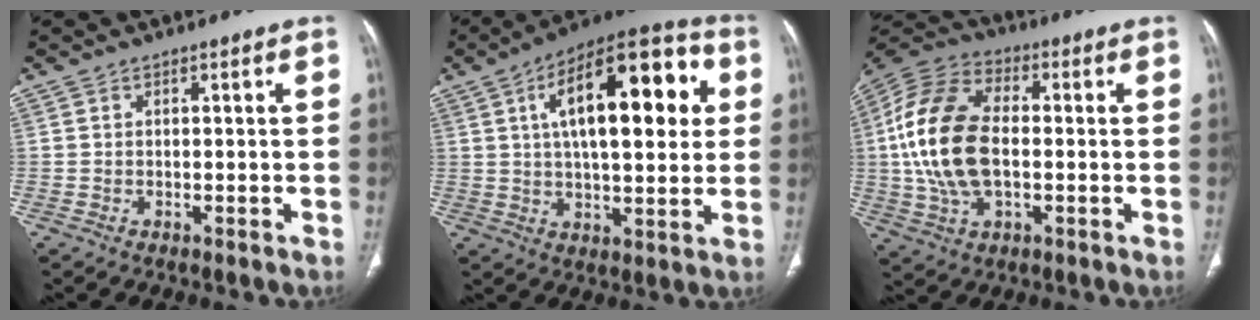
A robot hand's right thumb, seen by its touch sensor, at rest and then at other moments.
{"total": 22.7, "force": [5.6, 9.7, 19.7], "torque": [-0.271, 0.015, 0.075]}
{"total": 18.6, "force": [-0.2, 10.7, 15.2], "torque": [-0.316, 0.016, -0.006]}